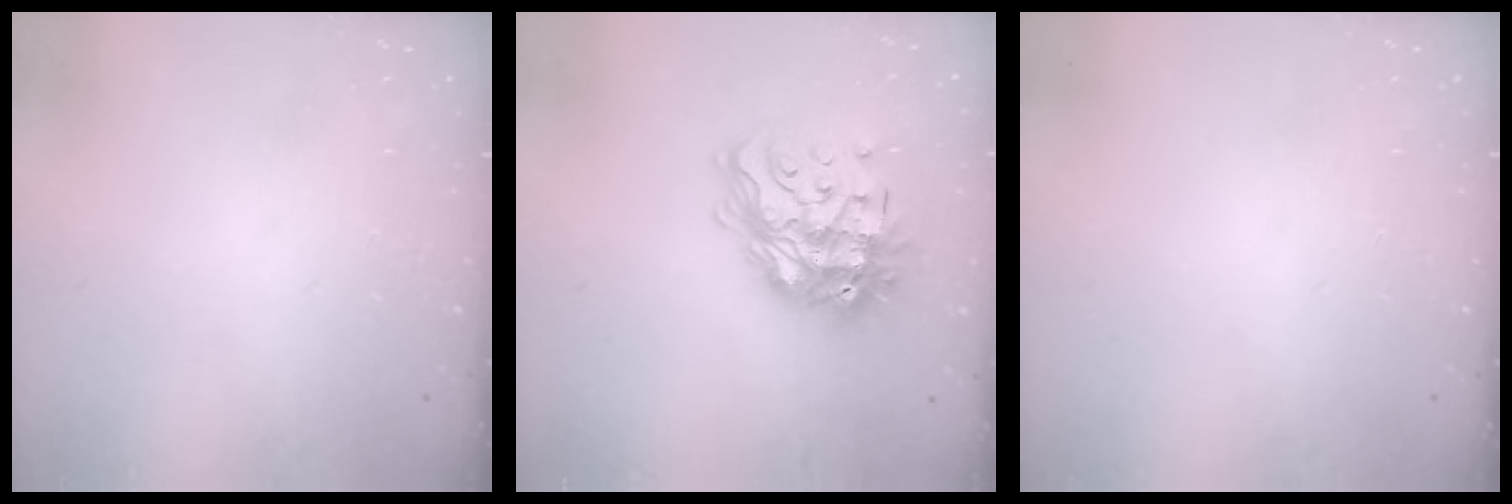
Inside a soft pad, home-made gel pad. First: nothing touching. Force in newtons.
{"total": 19.2, "press": 19.1, "slide": 1.6}
{"total": 0.0}